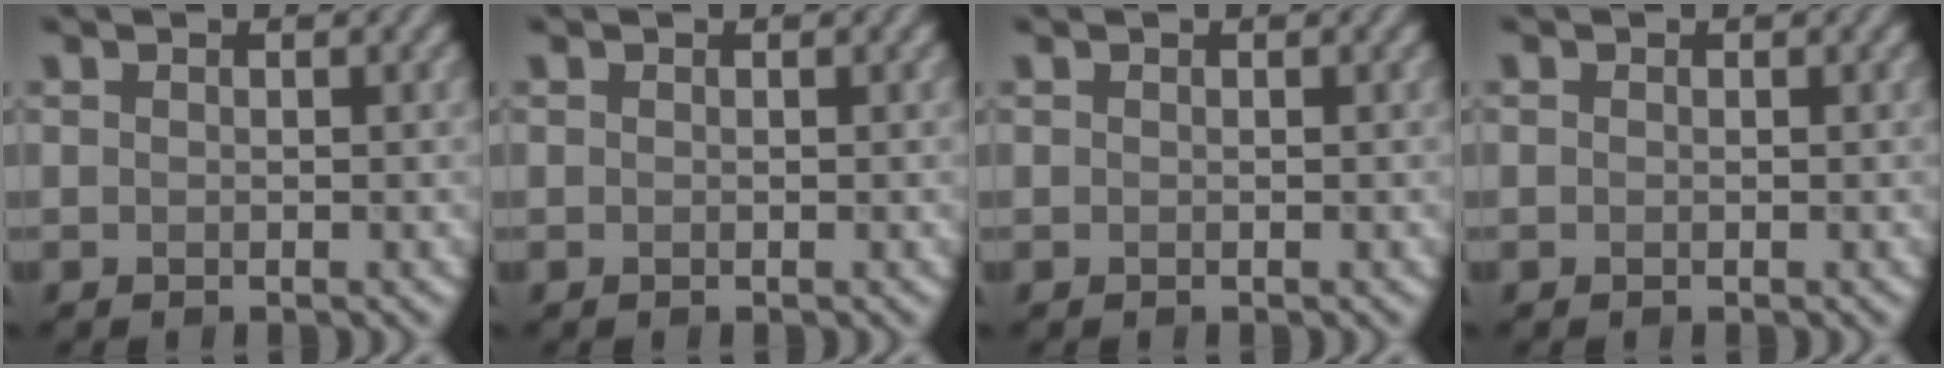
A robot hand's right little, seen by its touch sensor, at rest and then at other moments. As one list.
[{"total": 0.0}, {"total": 0.0}, {"total": 0.0}]